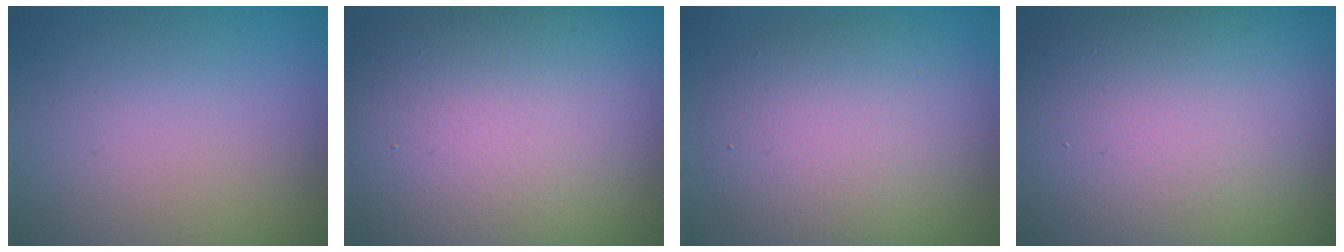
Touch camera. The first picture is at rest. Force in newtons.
{"total": 16.3, "press": 16.3, "slide": 1.0}
{"total": 7.6, "press": 7.6, "slide": 0.4}
{"total": 19.4, "press": 19.3, "slide": 1.7}